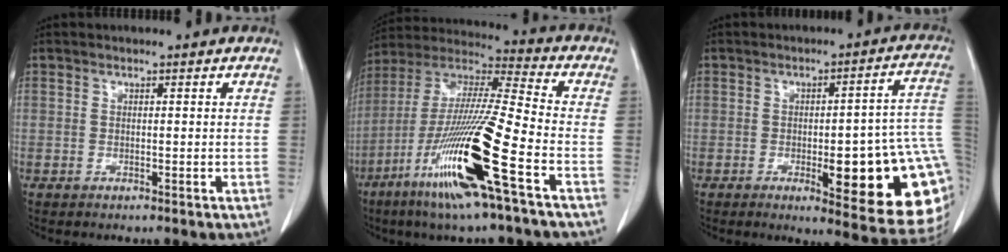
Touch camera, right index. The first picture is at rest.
{"total": 20.1, "force": [-8.5, -0.2, 18.3], "torque": [-0.392, -0.041, -0.170]}
{"total": 20.1, "force": [-3.8, 4.1, 19.3], "torque": [-0.148, 0.013, -0.032]}